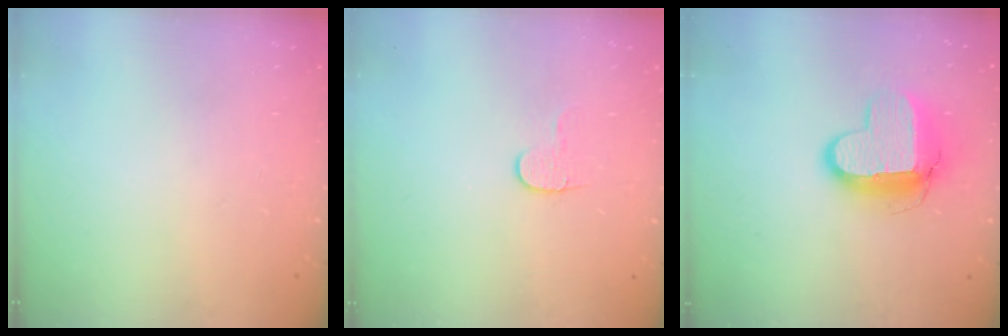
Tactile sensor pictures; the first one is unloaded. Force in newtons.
{"total": 5.5, "press": 5.4, "slide": 0.5}
{"total": 12.0, "press": 12.0, "slide": 0.7}